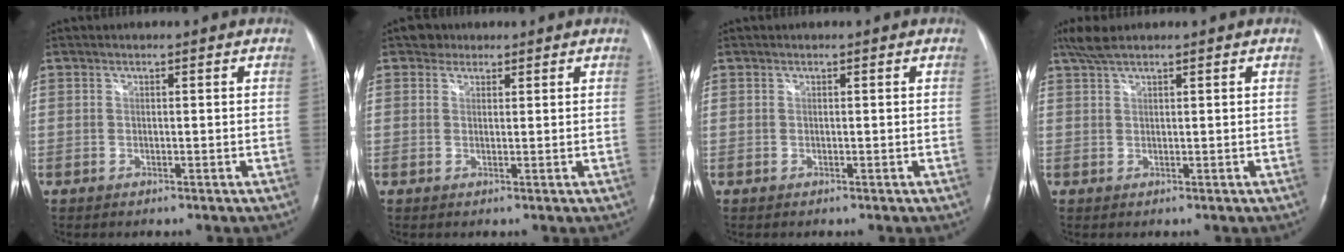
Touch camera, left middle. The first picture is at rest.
{"total": 1.9, "force": [1.4, 1.3, 0.1], "torque": [-0.001, 0.005, 0.019]}
{"total": 0.0}
{"total": 3.2, "force": [2.7, 0.3, 1.8], "torque": [-0.047, 0.014, 0.058]}